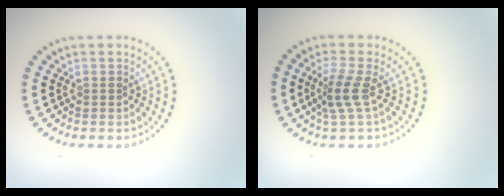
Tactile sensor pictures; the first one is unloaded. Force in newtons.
{"total": 2.4, "press": 1.8, "slide": 1.5}